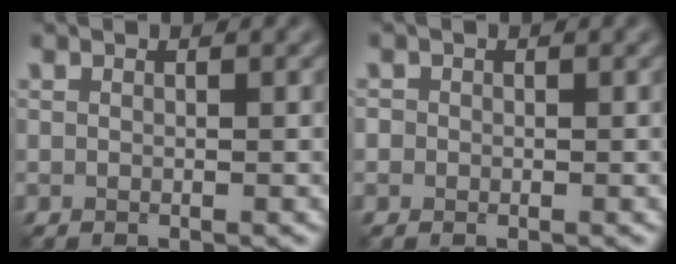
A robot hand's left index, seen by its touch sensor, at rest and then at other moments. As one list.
[{"total": 0.7, "force": [-0.2, 0.7, 0.0], "torque": [0.006, -0.004, -0.006]}]